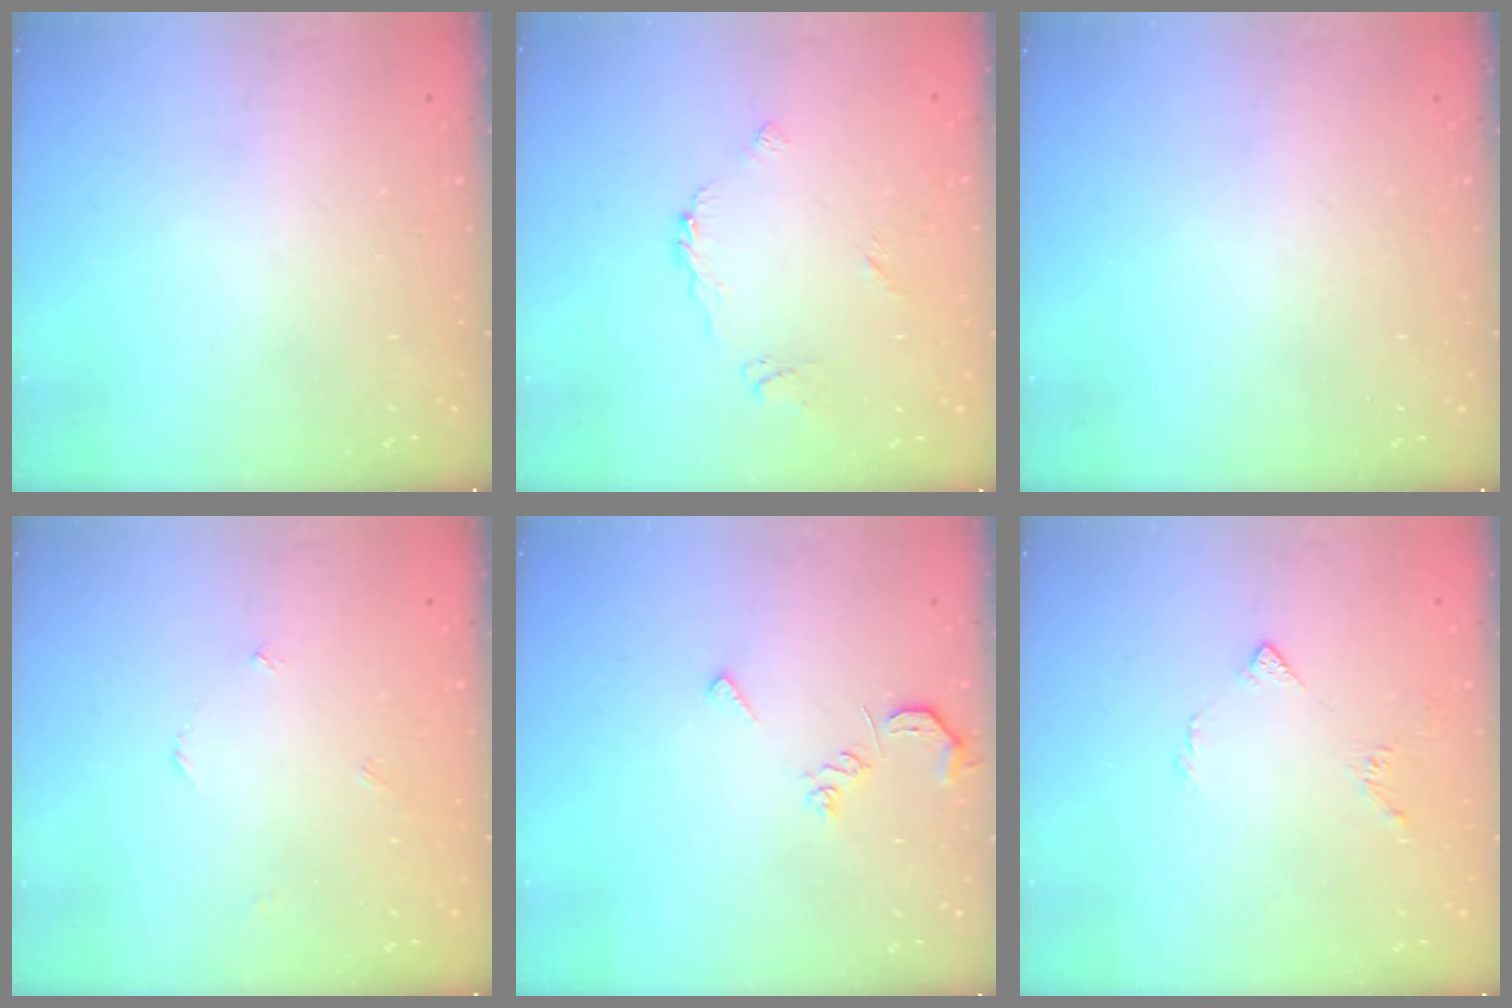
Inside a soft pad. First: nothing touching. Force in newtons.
{"total": 4.8, "press": 4.8, "slide": 0.4}
{"total": 0.0}
{"total": 1.5, "press": 1.5, "slide": 0.2}
{"total": 6.3, "press": 6.3, "slide": 0.6}
{"total": 4.2, "press": 4.1, "slide": 1.0}